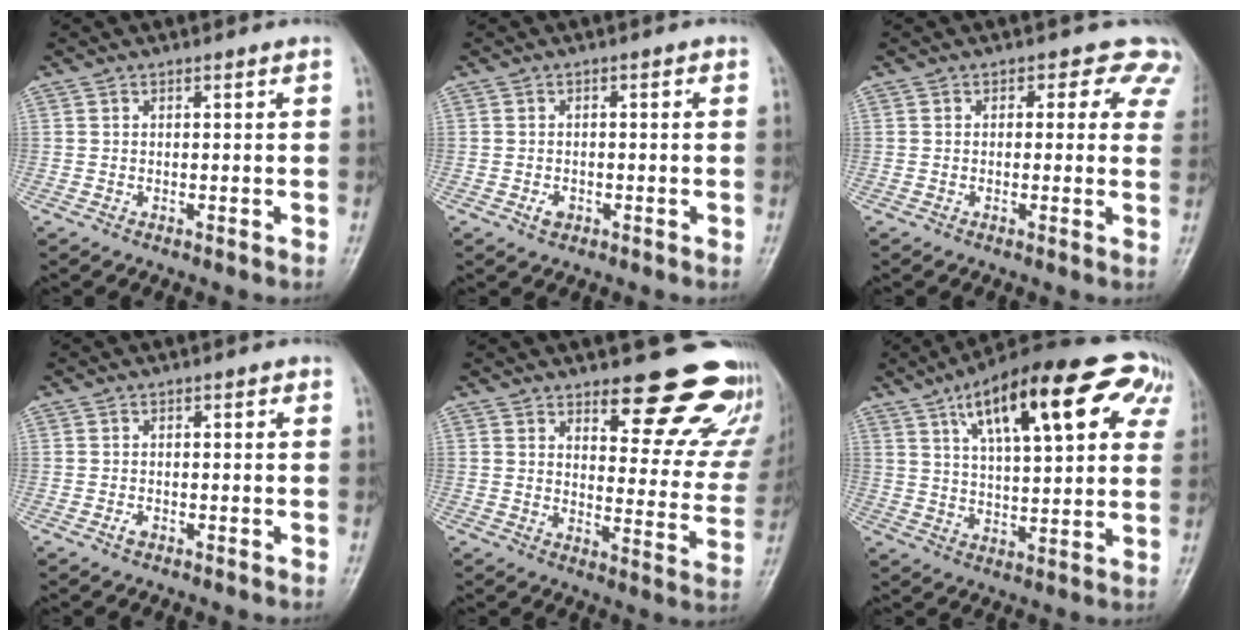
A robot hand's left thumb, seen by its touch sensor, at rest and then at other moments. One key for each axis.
{"total": 2.2, "fx": -0.8, "fy": 1.6, "fz": 1.2, "tx": -0.011, "ty": 0.004, "tz": -0.015}
{"total": 6.1, "fx": 3.9, "fy": 4.1, "fz": 2.3, "tx": 0.022, "ty": -0.009, "tz": 0.017}
{"total": 1.5, "fx": -0.6, "fy": 0.9, "fz": 1.0, "tx": -0.013, "ty": 0.004, "tz": -0.013}
{"total": 18.8, "fx": 15.2, "fy": 6.4, "fz": 9.1, "tx": -0.059, "ty": -0.109, "tz": 0.177}
{"total": 24.2, "fx": 11.2, "fy": 9.0, "fz": 19.5, "tx": -0.260, "ty": 0.009, "tz": 0.162}